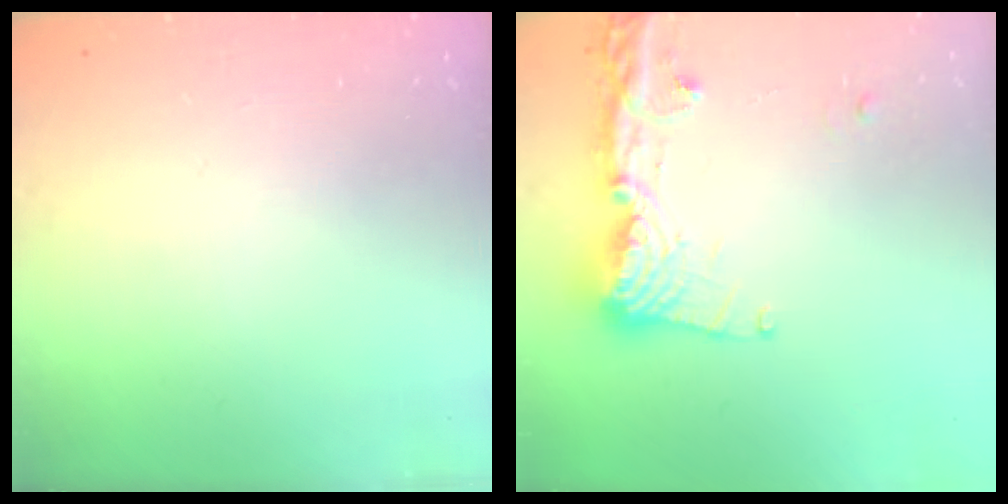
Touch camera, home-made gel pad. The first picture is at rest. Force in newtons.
{"total": 14.5, "press": 14.4, "slide": 1.7}